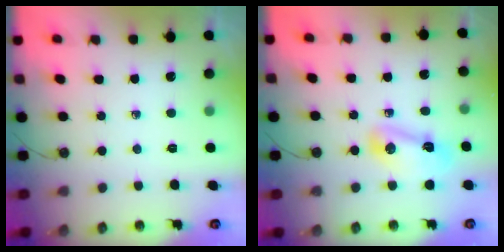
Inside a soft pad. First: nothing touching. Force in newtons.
{"total": 6.9, "press": 6.9, "slide": 0.4}